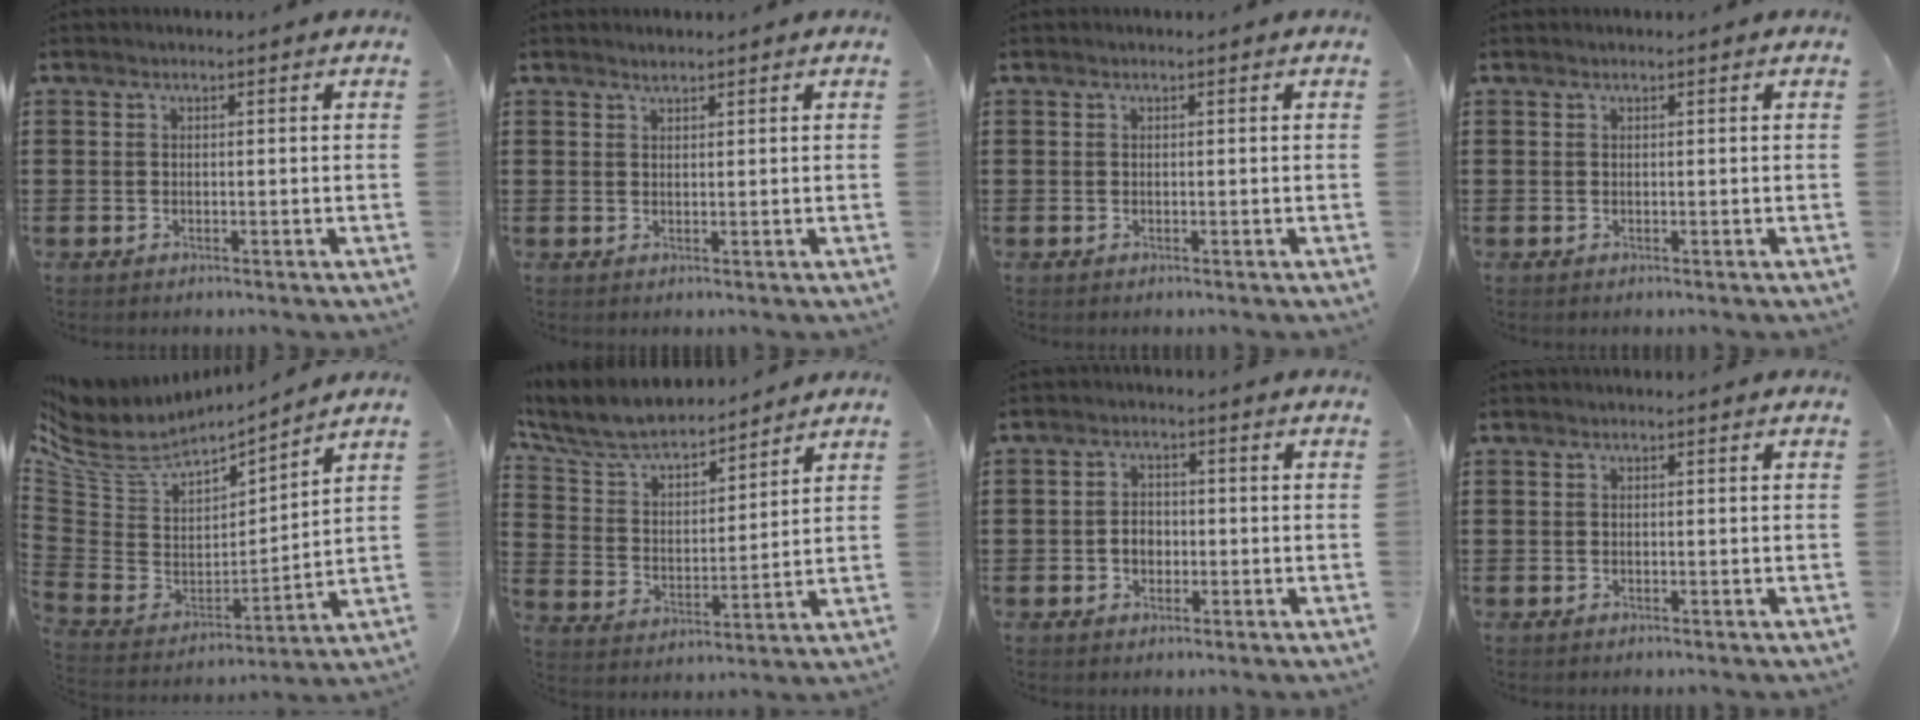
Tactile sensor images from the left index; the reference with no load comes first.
{"total": 1.2, "force": [1.1, 0.2, 0.3], "torque": [-0.006, 0.000, 0.022]}
{"total": 0.0}
{"total": 0.0}
{"total": 6.4, "force": [4.5, 3.1, 3.2], "torque": [-0.096, -0.043, 0.074]}
{"total": 7.6, "force": [6.9, 1.7, 2.7], "torque": [-0.086, -0.041, 0.120]}
{"total": 2.7, "force": [-0.7, 2.1, 1.6], "torque": [-0.034, 0.004, -0.015]}
{"total": 0.0}